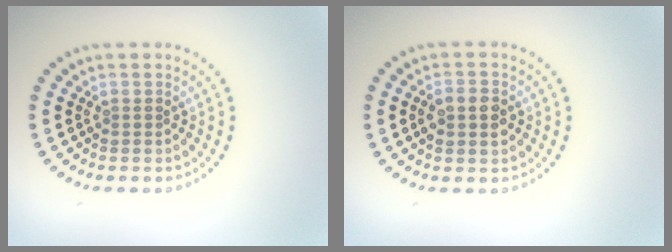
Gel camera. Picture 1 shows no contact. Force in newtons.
{"total": 2.8, "press": 2.8, "slide": 0.0}